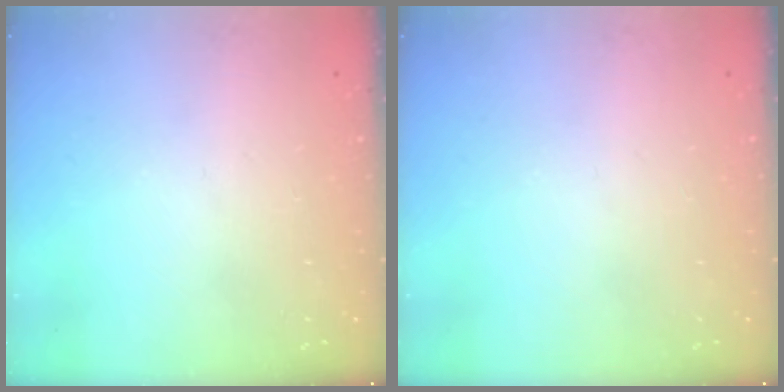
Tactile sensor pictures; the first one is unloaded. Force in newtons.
{"total": 0.0}